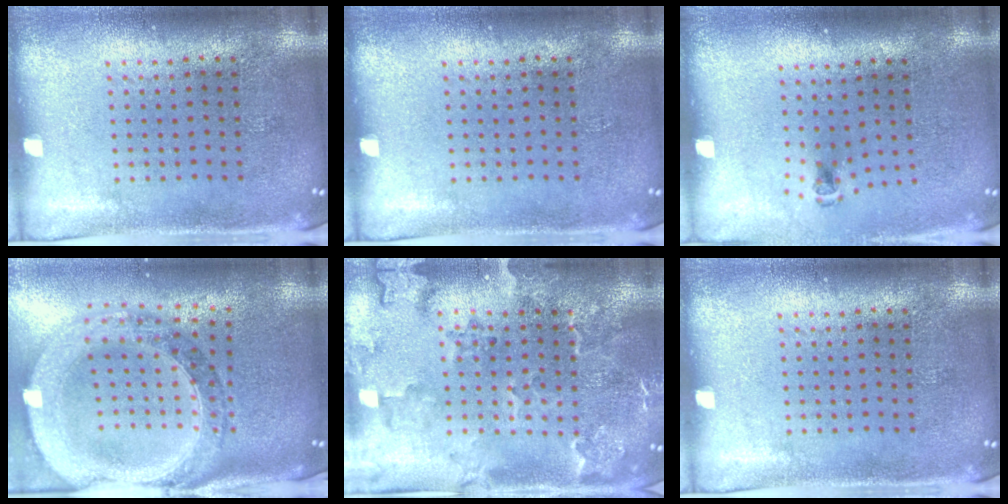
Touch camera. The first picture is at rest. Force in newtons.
{"total": 0.0}
{"total": 0.6, "press": 0.4, "slide": 0.5}
{"total": 2.5, "press": 2.2, "slide": 1.2}
{"total": 2.5, "press": 2.2, "slide": 1.1}
{"total": 0.0}